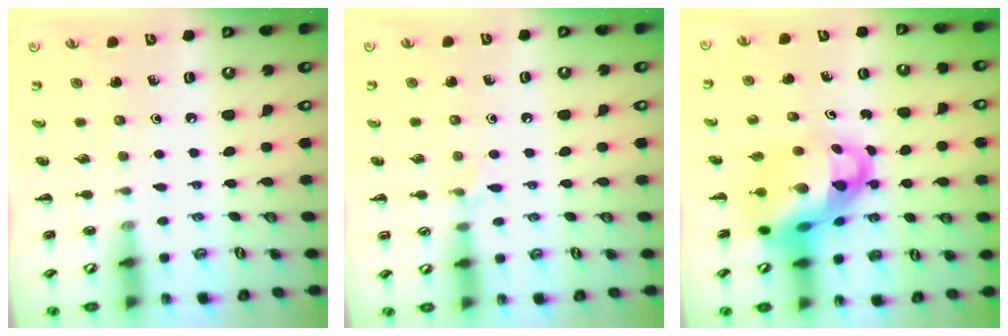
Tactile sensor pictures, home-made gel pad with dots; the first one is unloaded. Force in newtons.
{"total": 4.2, "press": 3.9, "slide": 1.6}
{"total": 10.3, "press": 9.9, "slide": 2.7}